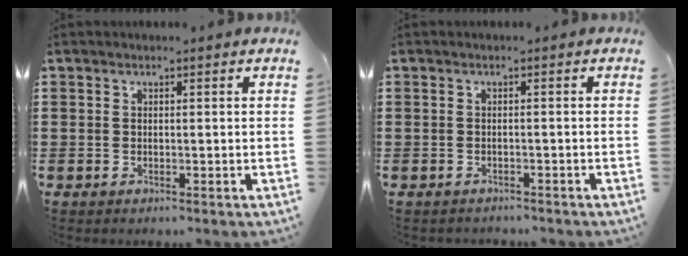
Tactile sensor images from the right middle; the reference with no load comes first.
{"total": 1.0, "force": [-0.9, 0.2, 0.0], "torque": [-0.002, 0.002, -0.021]}